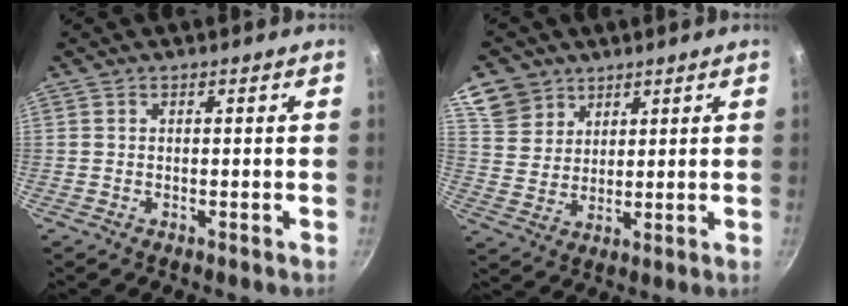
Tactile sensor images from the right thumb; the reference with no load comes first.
{"total": 8.2, "force": [5.2, 6.0, 1.7], "torque": [-0.005, -0.016, 0.102]}